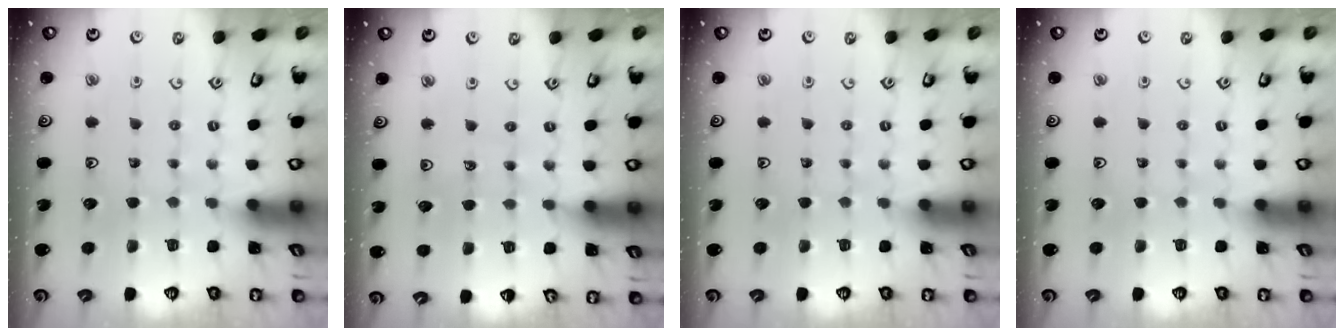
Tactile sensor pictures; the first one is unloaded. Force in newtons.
{"total": 5.4, "press": 5.4, "slide": 0.6}
{"total": 0.0}
{"total": 0.0}